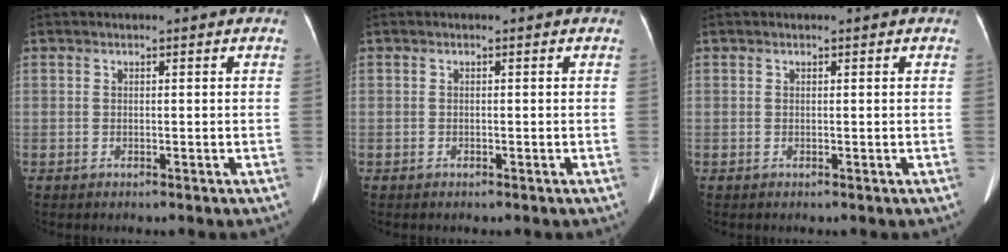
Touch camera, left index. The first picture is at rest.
{"total": 0.0}
{"total": 0.0}